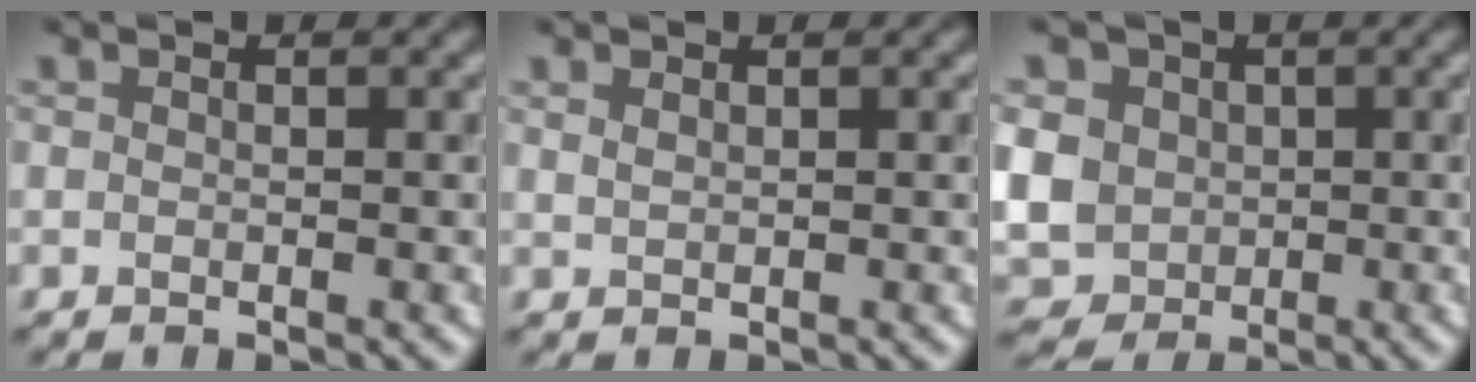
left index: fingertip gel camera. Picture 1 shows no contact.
{"total": 0.6, "force": [0.6, 0.0, 0.0], "torque": [0.000, 0.005, 0.012]}
{"total": 6.2, "force": [0.5, 5.6, 2.5], "torque": [-0.072, 0.012, -0.005]}